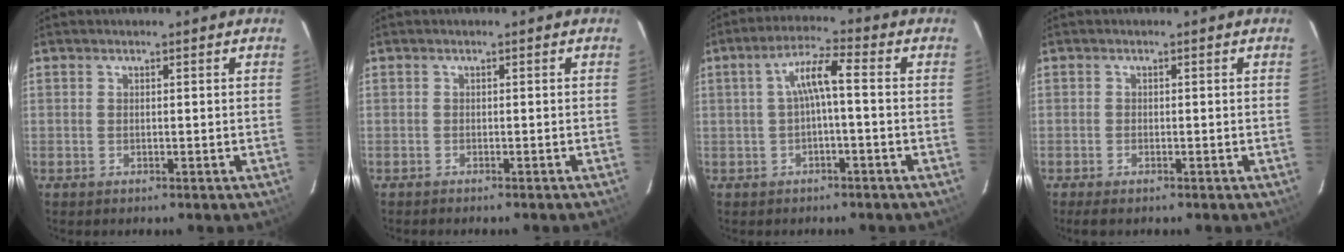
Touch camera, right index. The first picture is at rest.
{"total": 1.1, "force": [-1.0, -0.1, 0.3], "torque": [-0.012, -0.003, -0.015]}
{"total": 5.4, "force": [-0.6, 0.5, 5.4], "torque": [-0.109, 0.015, -0.006]}
{"total": 1.9, "force": [-1.5, 0.6, 1.0], "torque": [-0.025, -0.004, -0.029]}